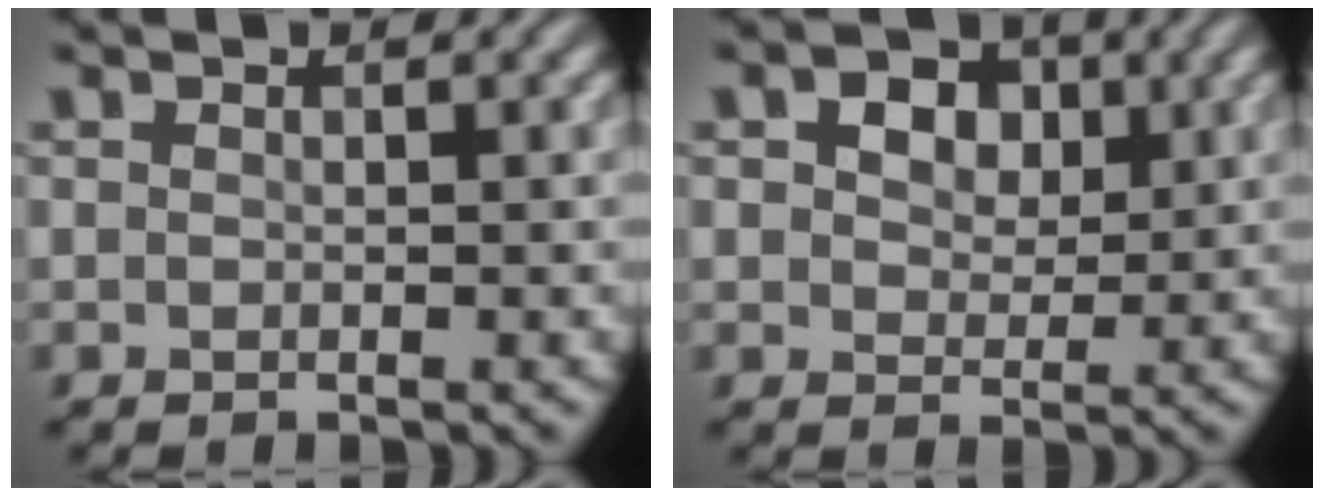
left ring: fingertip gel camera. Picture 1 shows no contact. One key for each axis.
{"total": 5.3, "fx": 2.3, "fy": 3.6, "fz": 3.2, "tx": -0.058, "ty": 0.006, "tz": 0.023}